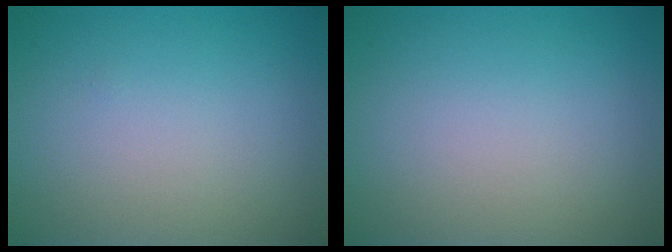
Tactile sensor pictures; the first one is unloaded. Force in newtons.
{"total": 0.0}